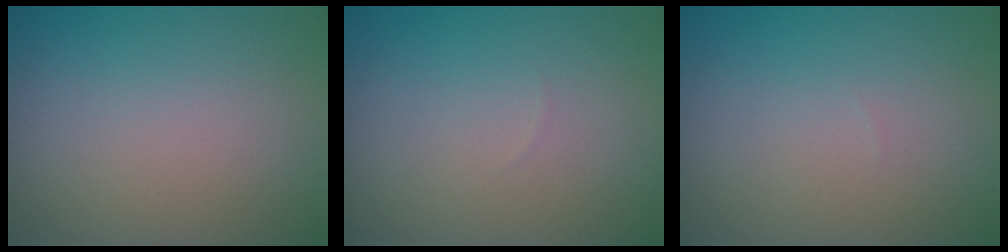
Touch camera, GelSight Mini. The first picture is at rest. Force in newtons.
{"total": 0.0}
{"total": 0.0}